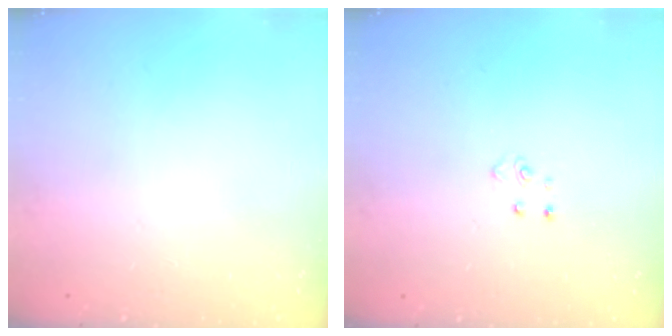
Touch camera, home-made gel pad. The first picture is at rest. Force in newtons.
{"total": 2.6, "press": 2.6, "slide": 0.3}